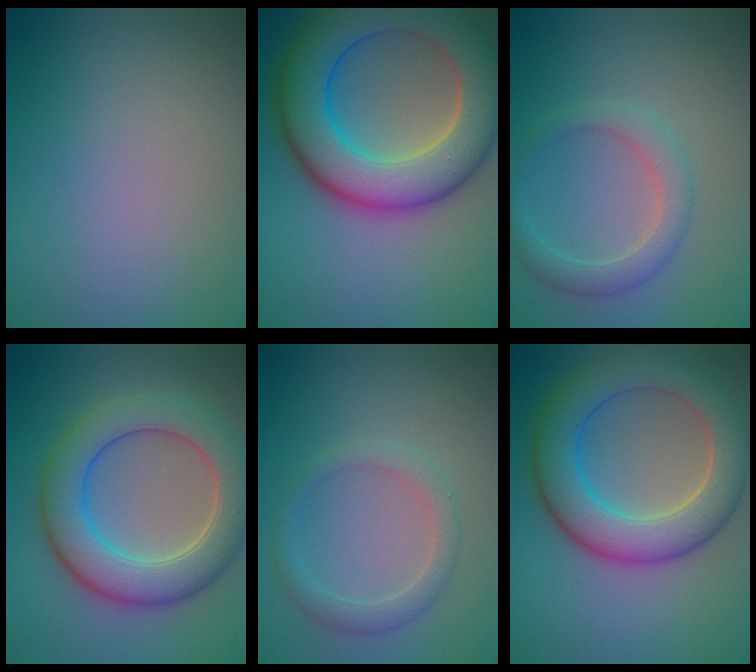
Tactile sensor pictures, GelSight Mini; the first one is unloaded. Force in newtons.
{"total": 11.6, "press": 11.6, "slide": 0.5}
{"total": 2.5, "press": 2.5, "slide": 0.1}
{"total": 7.9, "press": 7.9, "slide": 0.4}
{"total": 2.1, "press": 2.1, "slide": 0.2}
{"total": 8.3, "press": 8.3, "slide": 0.4}